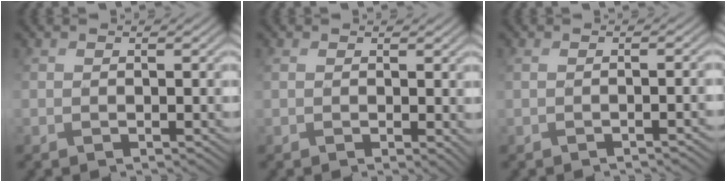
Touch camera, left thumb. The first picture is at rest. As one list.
[{"total": 0.9, "force": [0.2, 0.0, 0.8], "torque": [-0.011, 0.001, 0.006]}, {"total": 1.4, "force": [-0.7, 0.0, 1.2], "torque": [-0.003, 0.013, -0.016]}]